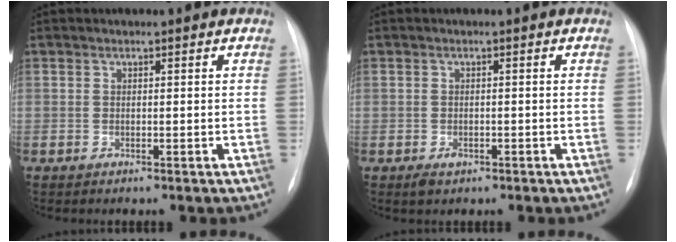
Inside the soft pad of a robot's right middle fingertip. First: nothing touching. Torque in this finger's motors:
{"motor_torque": [0.14, -0.14, 0.07, 0.03]}